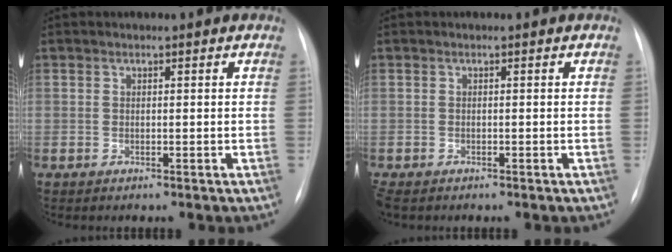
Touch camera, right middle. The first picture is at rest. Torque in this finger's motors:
{"motor_torque": [0.14, -0.13, 0.05, 0.03]}